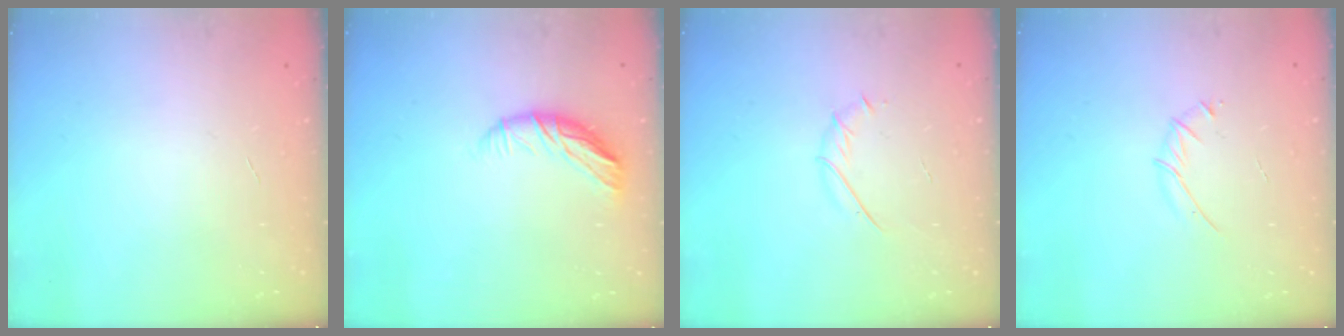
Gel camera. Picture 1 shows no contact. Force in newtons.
{"total": 10.0, "press": 9.9, "slide": 1.3}
{"total": 2.7, "press": 2.6, "slide": 0.8}
{"total": 3.5, "press": 3.4, "slide": 0.9}